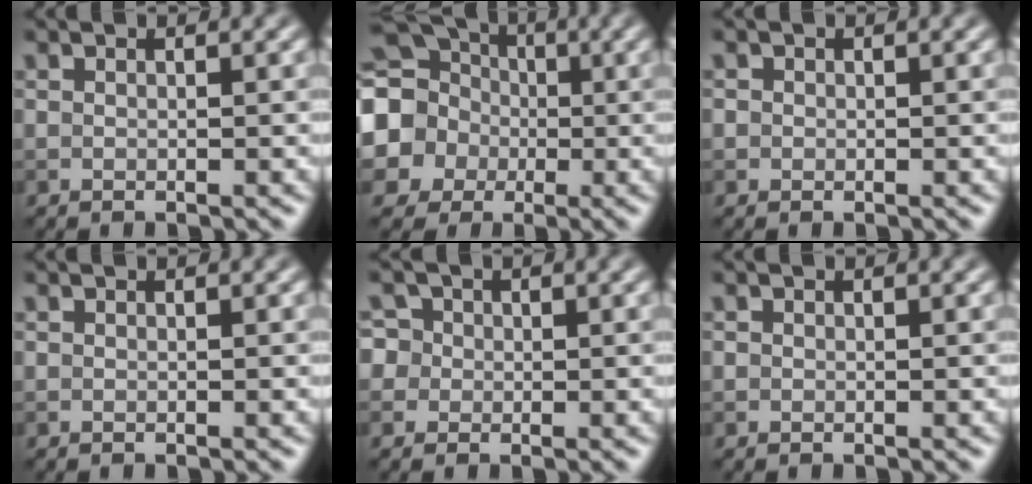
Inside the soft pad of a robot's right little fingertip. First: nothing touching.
{"total": 15.9, "force": [0.1, 14.8, 5.9], "torque": [-0.157, -0.001, -0.042]}
{"total": 0.6, "force": [0.1, 0.6, 0.0], "torque": [0.005, -0.003, -0.001]}
{"total": 0.0}
{"total": 4.0, "force": [1.1, 3.6, 1.4], "torque": [-0.009, 0.034, -0.005]}
{"total": 0.0}